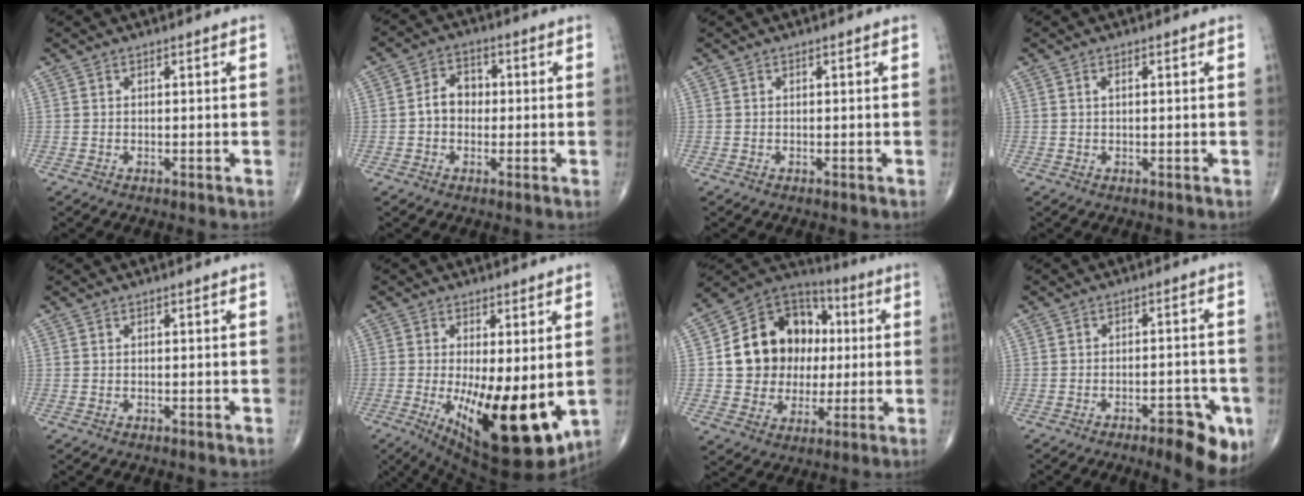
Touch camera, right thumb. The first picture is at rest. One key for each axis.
{"total": 5.3, "fx": -0.4, "fy": 4.2, "fz": 3.2, "tx": -0.037, "ty": 0.020, "tz": -0.016}
{"total": 0.0}
{"total": 1.0, "fx": 0.3, "fy": 0.4, "fz": 0.9, "tx": -0.017, "ty": 0.006, "tz": 0.006}
{"total": 0.0}
{"total": 18.0, "fx": -3.0, "fy": 6.6, "fz": 16.5, "tx": -0.235, "ty": -0.036, "tz": -0.020}
{"total": 18.6, "fx": 1.8, "fy": 15.4, "fz": 10.2, "tx": -0.126, "ty": 0.025, "tz": 0.037}
{"total": 9.6, "fx": -4.8, "fy": 3.3, "fz": 7.7, "tx": -0.081, "ty": 0.020, "tz": -0.058}